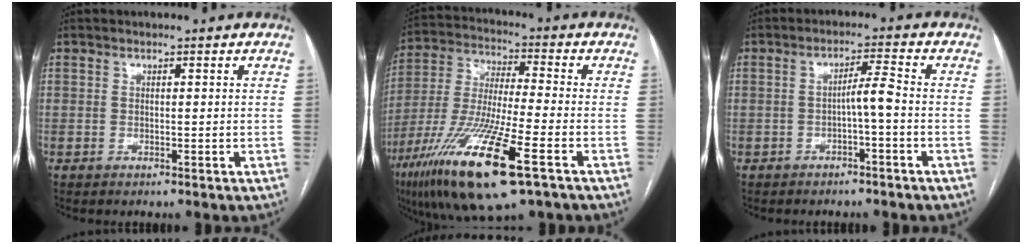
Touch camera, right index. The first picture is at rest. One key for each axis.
{"total": 18.9, "fx": -9.7, "fy": 1.9, "fz": 16.2, "tx": -0.340, "ty": -0.047, "tz": -0.176}
{"total": 3.2, "fx": -0.9, "fy": 0.0, "fz": 3.1, "tx": -0.048, "ty": 0.008, "tz": -0.016}